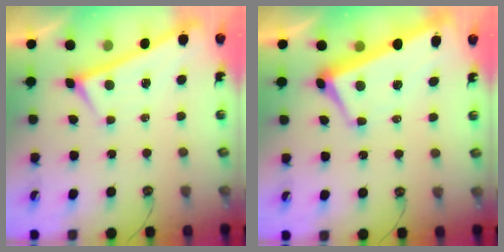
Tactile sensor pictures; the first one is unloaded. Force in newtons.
{"total": 1.7, "press": 1.1, "slide": 1.3}